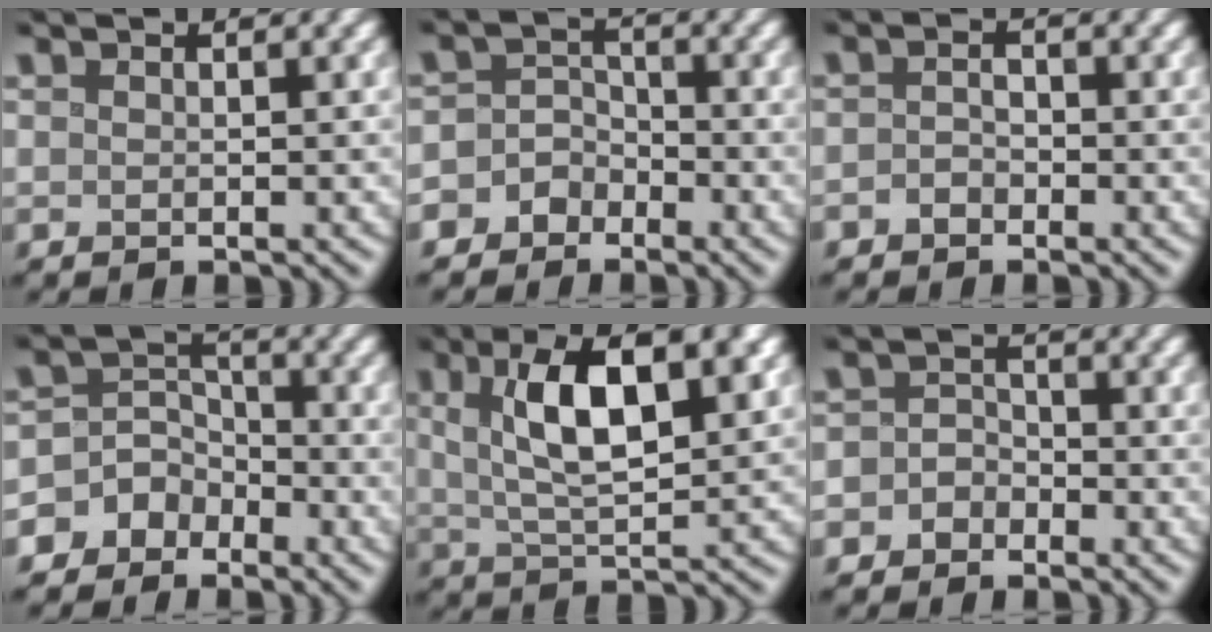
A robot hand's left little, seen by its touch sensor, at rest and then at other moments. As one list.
[{"total": 3.9, "force": [-2.4, 3.0, 0.5], "torque": [0.027, 0.010, -0.062]}, {"total": 1.3, "force": [-1.0, 0.8, 0.4], "torque": [-0.011, 0.003, -0.020]}, {"total": 5.8, "force": [-3.7, 4.5, 0.4], "torque": [0.019, 0.008, -0.091]}, {"total": 8.2, "force": [2.4, 3.1, 7.2], "torque": [-0.121, 0.012, 0.038]}, {"total": 2.1, "force": [-1.4, 1.5, 0.4], "torque": [0.014, 0.008, -0.038]}]